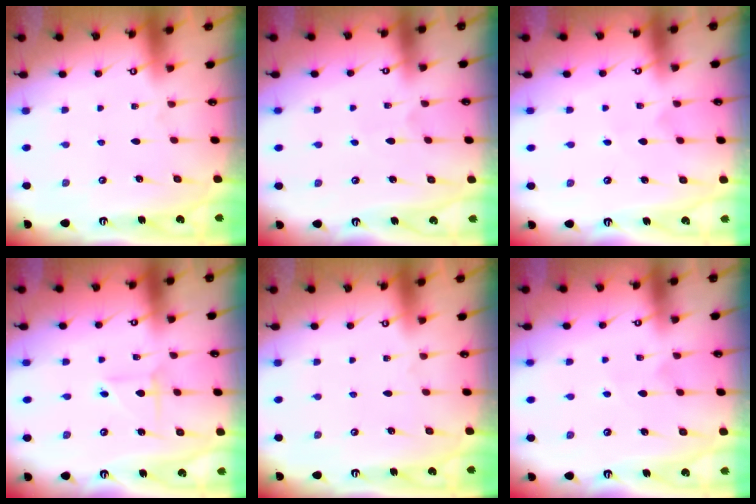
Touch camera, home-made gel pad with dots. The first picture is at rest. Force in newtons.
{"total": 3.3, "press": 3.3, "slide": 0.4}
{"total": 3.0, "press": 3.0, "slide": 0.3}
{"total": 3.0, "press": 3.0, "slide": 0.3}
{"total": 0.0}
{"total": 4.3, "press": 4.1, "slide": 1.1}